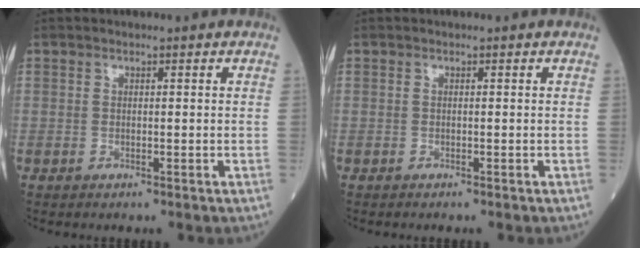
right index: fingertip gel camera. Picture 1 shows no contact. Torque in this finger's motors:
{"motor_torque": [-0.21, -0.11, -0.04, -0.01]}